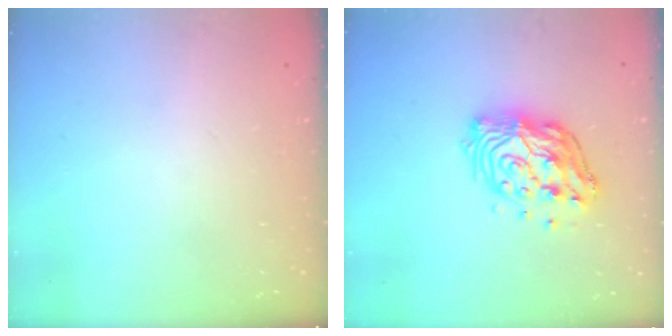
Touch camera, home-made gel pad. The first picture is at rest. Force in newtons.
{"total": 13.4, "press": 13.3, "slide": 1.6}